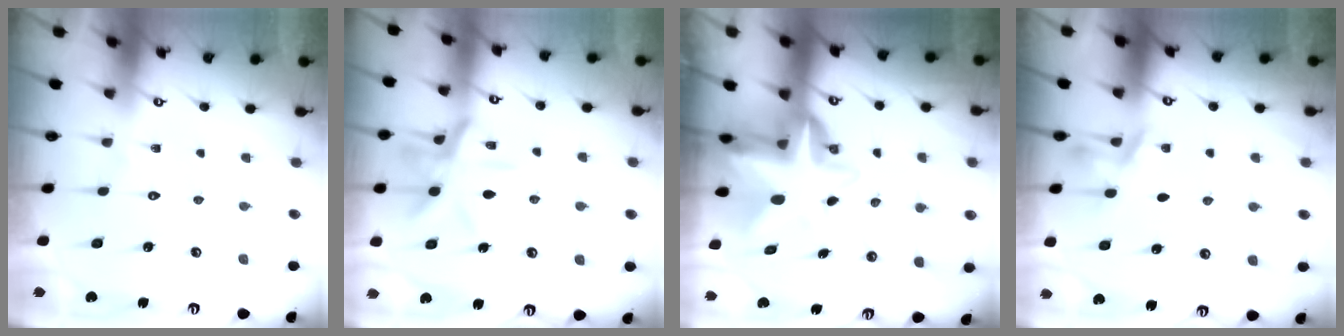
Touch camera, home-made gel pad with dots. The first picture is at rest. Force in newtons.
{"total": 13.1, "press": 13.1, "slide": 0.9}
{"total": 6.8, "press": 6.7, "slide": 1.6}
{"total": 2.7, "press": 2.3, "slide": 1.5}